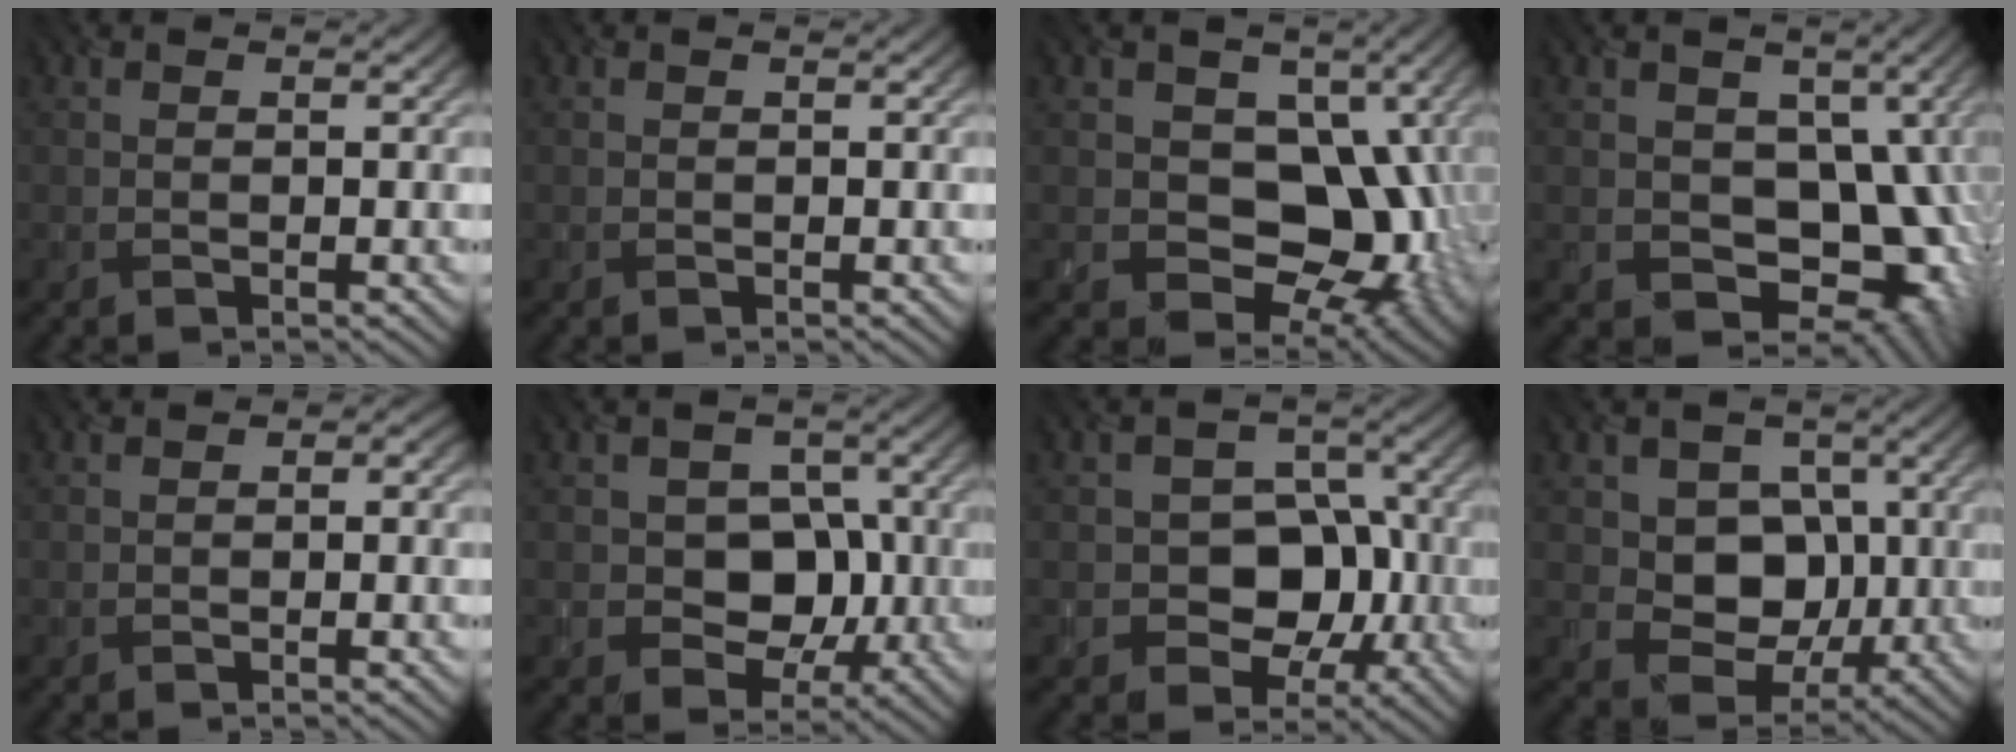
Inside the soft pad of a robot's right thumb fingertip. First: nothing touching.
{"total": 0.0}
{"total": 12.0, "force": [-0.2, 9.1, 7.7], "torque": [-0.099, -0.029, 0.000]}
{"total": 11.3, "force": [-1.2, 8.6, 7.2], "torque": [-0.080, -0.036, -0.012]}
{"total": 2.0, "force": [-0.2, 1.6, 1.2], "torque": [-0.009, -0.002, 0.004]}
{"total": 5.8, "force": [-1.1, 5.2, 2.5], "torque": [-0.031, -0.010, -0.032]}
{"total": 7.0, "force": [-2.1, 5.8, 3.3], "torque": [-0.036, -0.008, -0.046]}
{"total": 6.2, "force": [0.2, 5.7, 2.4], "torque": [-0.051, -0.015, -0.007]}